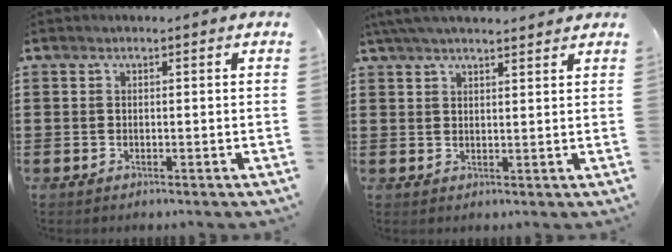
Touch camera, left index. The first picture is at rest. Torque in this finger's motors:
{"motor_torque": [2.14, 0.00, 0.32, 0.05]}